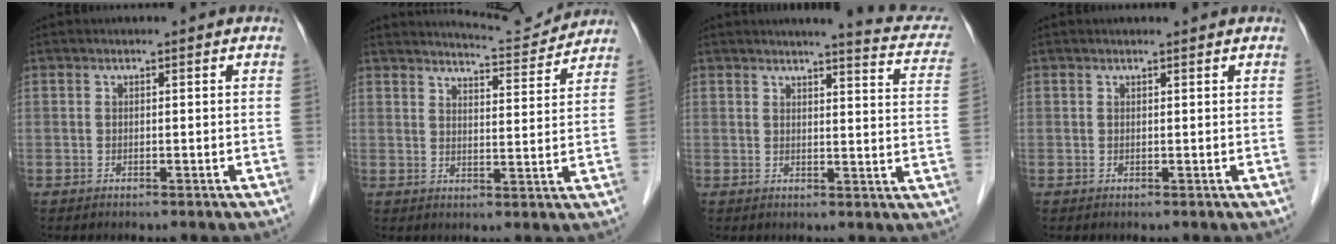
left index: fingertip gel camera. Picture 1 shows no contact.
{"total": 8.1, "force": [8.1, 0.0, 0.5], "torque": [-0.016, -0.003, 0.109]}
{"total": 10.6, "force": [9.3, 1.2, 4.9], "torque": [-0.048, -0.019, 0.081]}
{"total": 1.1, "force": [1.1, 0.0, 0.3], "torque": [-0.007, 0.005, 0.017]}